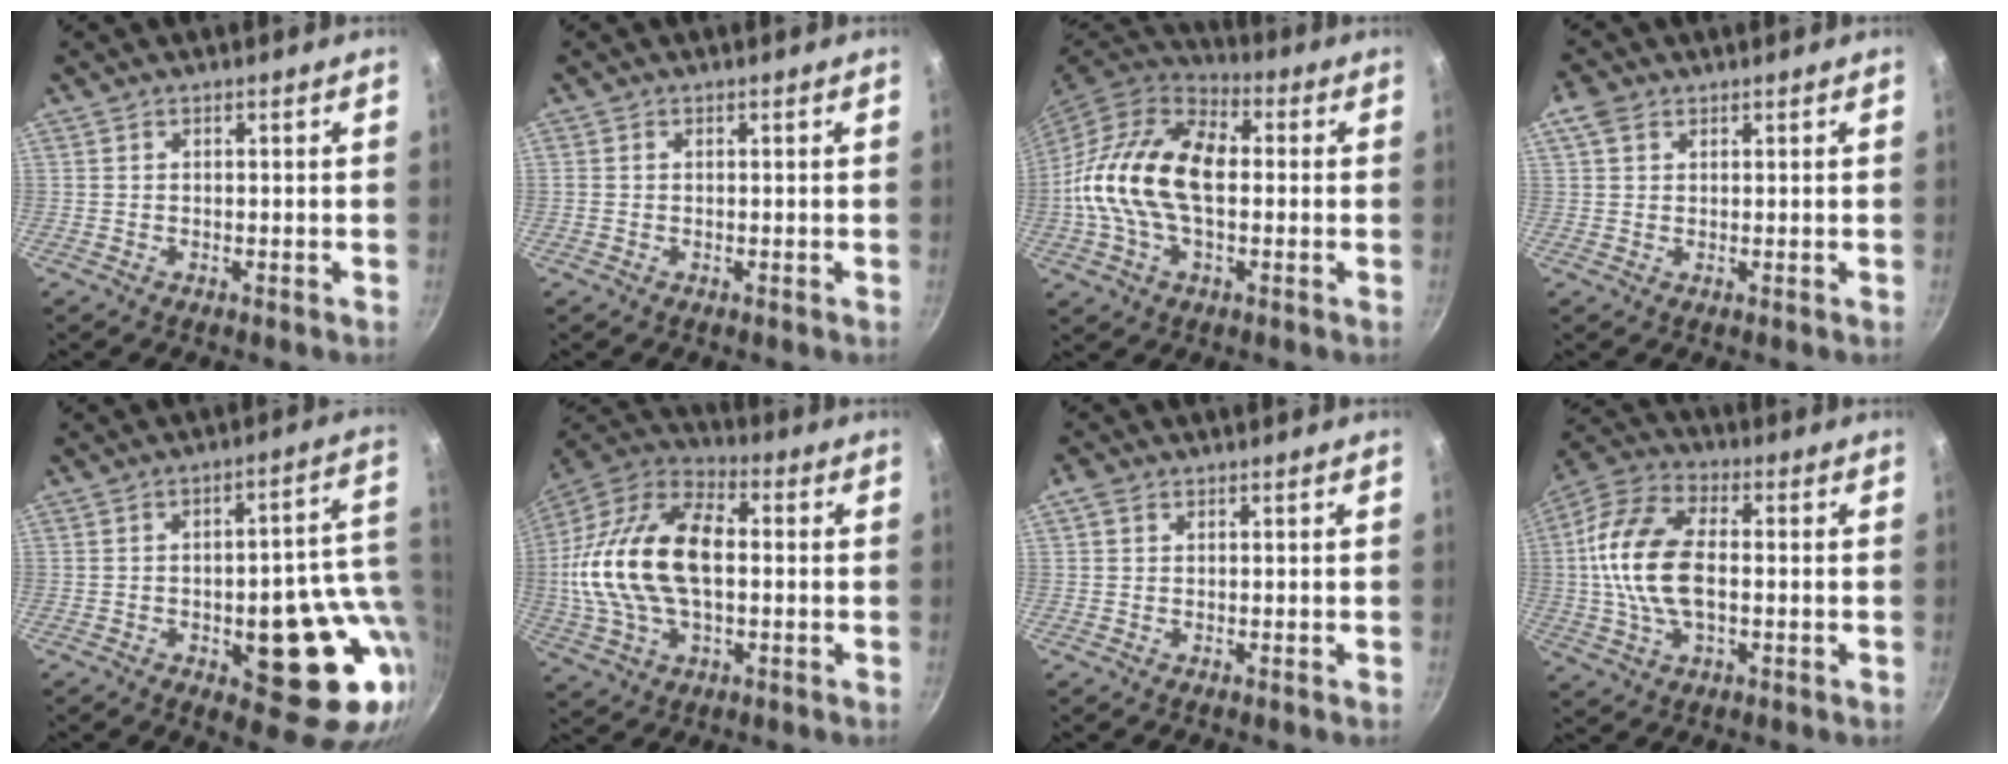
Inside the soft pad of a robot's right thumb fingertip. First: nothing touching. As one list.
[{"total": 0.7, "force": [-0.1, 0.6, 0.3], "torque": [-0.006, 0.002, -0.003]}, {"total": 20.6, "force": [0.2, 12.4, 16.5], "torque": [-0.291, 0.030, -0.013]}, {"total": 3.4, "force": [1.5, 2.4, 1.8], "torque": [-0.033, 0.003, 0.025]}, {"total": 19.7, "force": [-2.7, 8.8, 17.5], "torque": [-0.152, 0.005, -0.029]}, {"total": 23.6, "force": [0.5, 13.8, 19.1], "torque": [-0.363, 0.035, -0.001]}, {"total": 1.6, "force": [0.6, 1.2, 0.8], "torque": [-0.017, 0.003, 0.008]}, {"total": 15.9, "force": [-0.1, 8.9, 13.2], "torque": [-0.252, 0.028, -0.016]}]